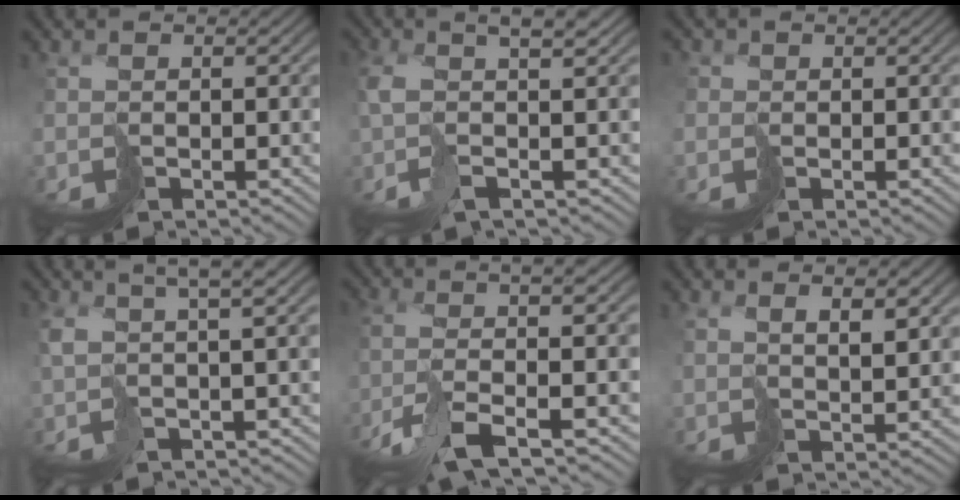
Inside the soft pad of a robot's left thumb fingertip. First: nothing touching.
{"total": 6.3, "force": [0.6, 1.9, 6.0], "torque": [-0.106, 0.007, 0.001]}
{"total": 1.5, "force": [-0.3, 1.5, 0.3], "torque": [-0.010, -0.005, -0.007]}
{"total": 5.3, "force": [2.3, 1.2, 4.6], "torque": [-0.074, 0.014, 0.039]}
{"total": 10.3, "force": [-3.7, 2.9, 9.2], "torque": [-0.161, -0.006, -0.074]}
{"total": 4.0, "force": [2.7, 1.1, 2.7], "torque": [-0.046, -0.004, 0.055]}